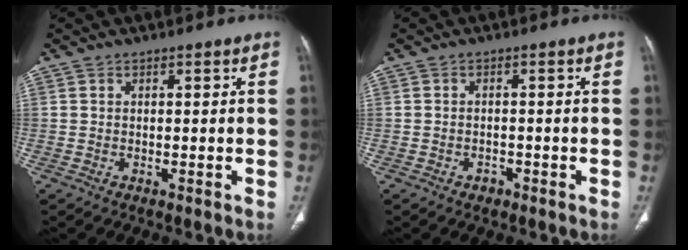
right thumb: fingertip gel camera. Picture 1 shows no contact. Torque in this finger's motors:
{"motor_torque": [0.01, 0.29, 0.14, 0.25, 0.03]}